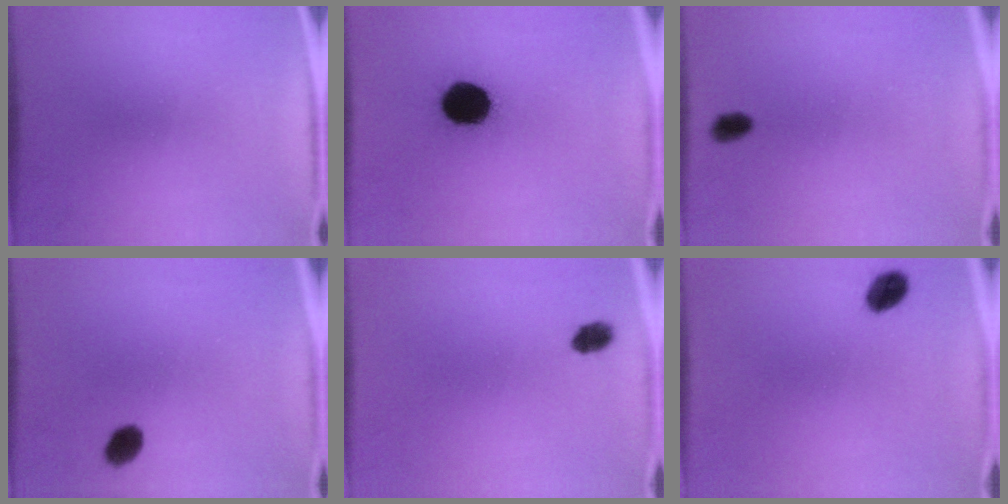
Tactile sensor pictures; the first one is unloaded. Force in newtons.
{"total": 14.5}
{"total": 2.7}
{"total": 3.7}
{"total": 2.9}
{"total": 4.5}